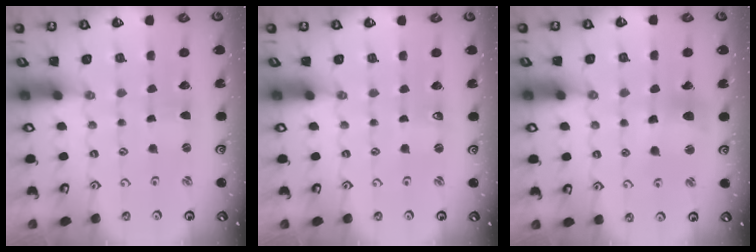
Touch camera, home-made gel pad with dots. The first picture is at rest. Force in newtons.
{"total": 0.7, "press": 0.7, "slide": 0.0}
{"total": 10.8, "press": 10.7, "slide": 1.5}